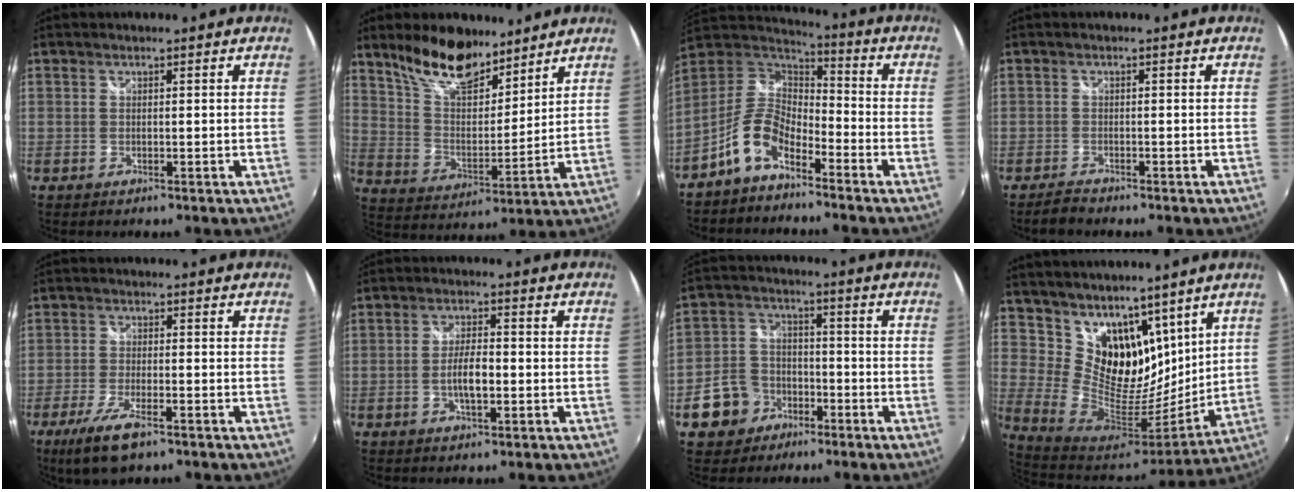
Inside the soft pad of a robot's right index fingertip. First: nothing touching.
{"total": 14.2, "force": [10.7, 5.7, 7.3], "torque": [-0.138, 0.009, 0.199]}
{"total": 10.5, "force": [-6.3, 5.1, 6.7], "torque": [-0.147, 0.020, -0.128]}
{"total": 2.3, "force": [-2.0, 0.9, 0.4], "torque": [-0.017, 0.000, -0.038]}
{"total": 8.9, "force": [-5.6, 2.7, 6.4], "torque": [-0.151, -0.025, -0.105]}
{"total": 5.0, "force": [-1.4, 1.7, 4.5], "torque": [-0.087, 0.002, -0.023]}
{"total": 9.8, "force": [-5.2, 7.7, 3.1], "torque": [-0.094, 0.025, -0.082]}
{"total": 18.8, "force": [12.0, 11.6, 8.8], "torque": [-0.180, 0.003, 0.234]}